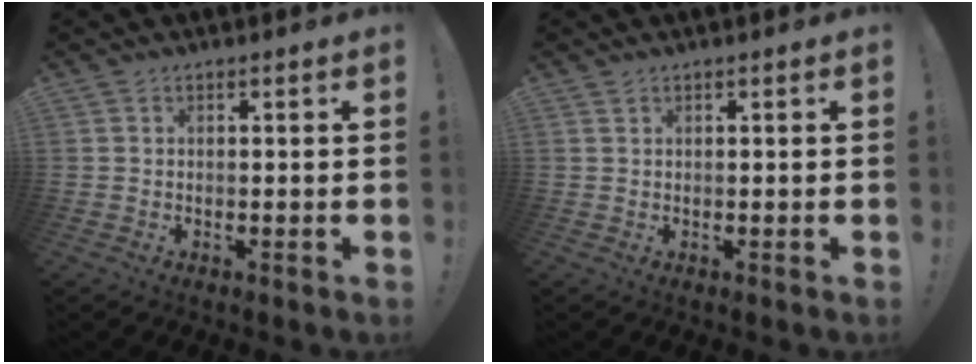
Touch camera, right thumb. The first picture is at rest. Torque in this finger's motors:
{"motor_torque": [-0.25, 0.08, -0.06, 0.23, 0.09]}